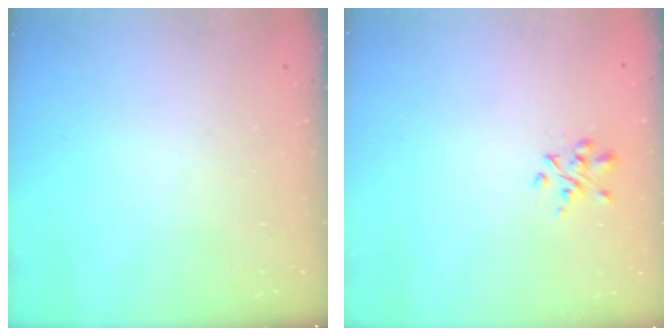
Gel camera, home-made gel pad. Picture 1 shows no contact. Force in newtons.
{"total": 2.0, "press": 1.9, "slide": 0.5}